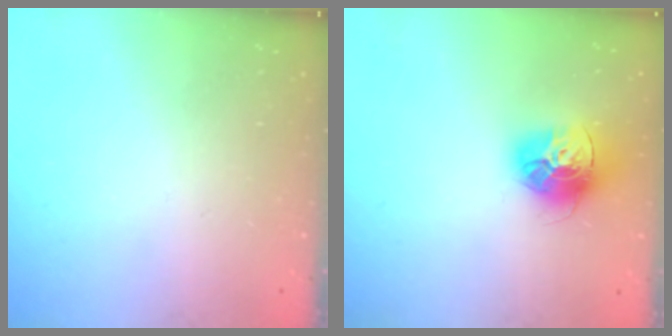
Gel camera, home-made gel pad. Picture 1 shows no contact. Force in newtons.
{"total": 14.7, "press": 14.6, "slide": 1.4}